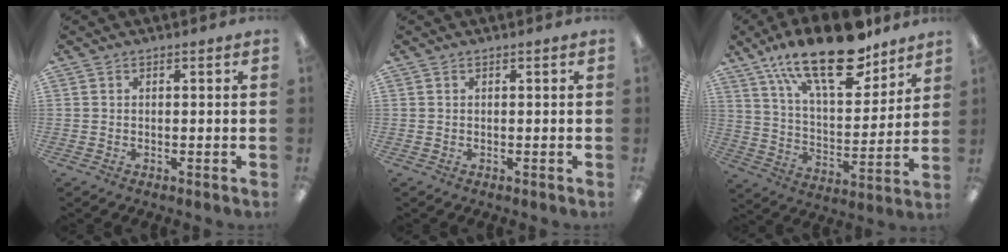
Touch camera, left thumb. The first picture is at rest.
{"total": 0.0}
{"total": 23.0, "force": [15.4, 9.0, 14.5], "torque": [-0.233, -0.085, 0.263]}